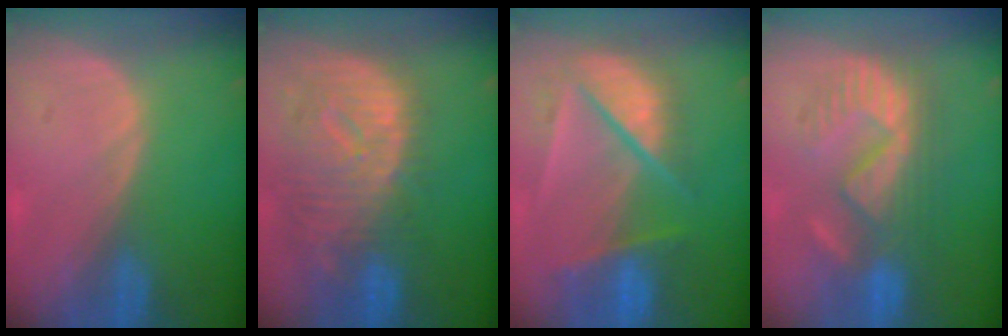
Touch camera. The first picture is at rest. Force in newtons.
{"total": 12.2, "press": 10.5, "slide": 6.1}
{"total": 9.7, "press": 8.4, "slide": 4.9}
{"total": 9.1, "press": 9.1, "slide": 1.1}